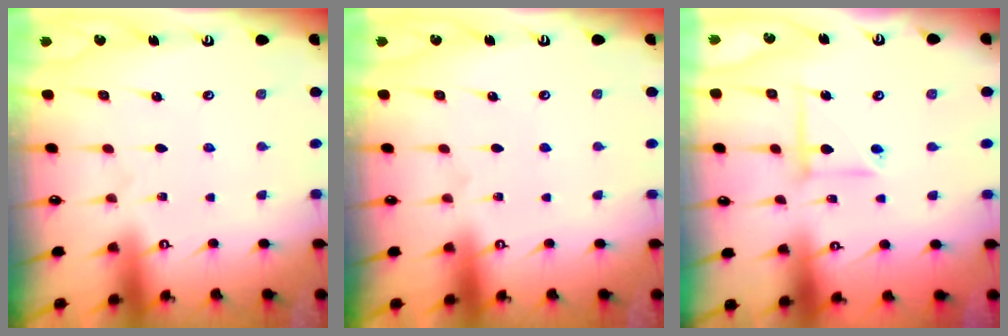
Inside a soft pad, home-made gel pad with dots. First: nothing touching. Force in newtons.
{"total": 0.0}
{"total": 7.4, "press": 7.4, "slide": 0.5}